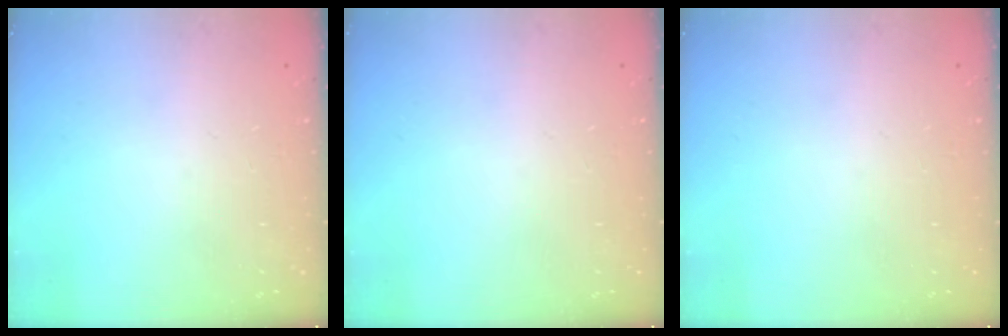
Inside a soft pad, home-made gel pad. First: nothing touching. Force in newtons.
{"total": 0.0}
{"total": 0.0}